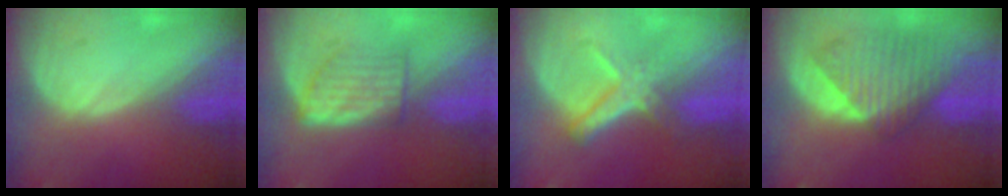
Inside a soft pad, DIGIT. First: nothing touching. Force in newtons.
{"total": 5.0, "press": 4.9, "slide": 0.7}
{"total": 5.6, "press": 5.1, "slide": 2.3}
{"total": 9.2, "press": 8.2, "slide": 4.0}